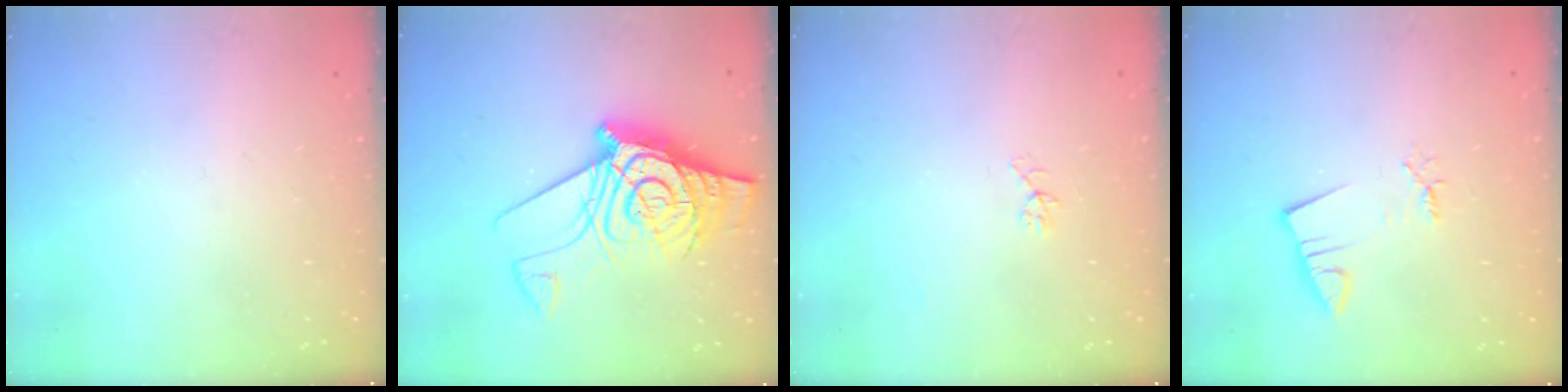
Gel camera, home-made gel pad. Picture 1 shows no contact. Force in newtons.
{"total": 16.6, "press": 16.5, "slide": 1.8}
{"total": 4.3, "press": 4.3, "slide": 0.3}
{"total": 2.4, "press": 2.4, "slide": 0.3}